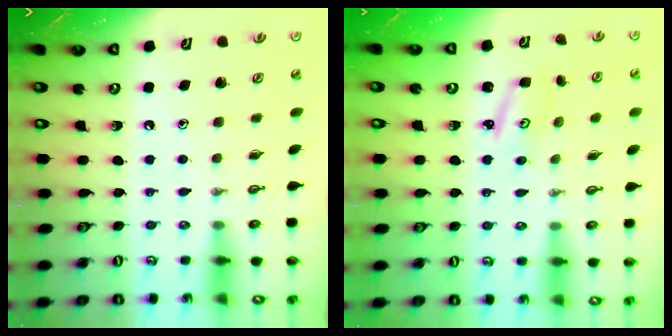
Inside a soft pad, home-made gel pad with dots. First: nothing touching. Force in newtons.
{"total": 2.4, "press": 2.3, "slide": 0.4}